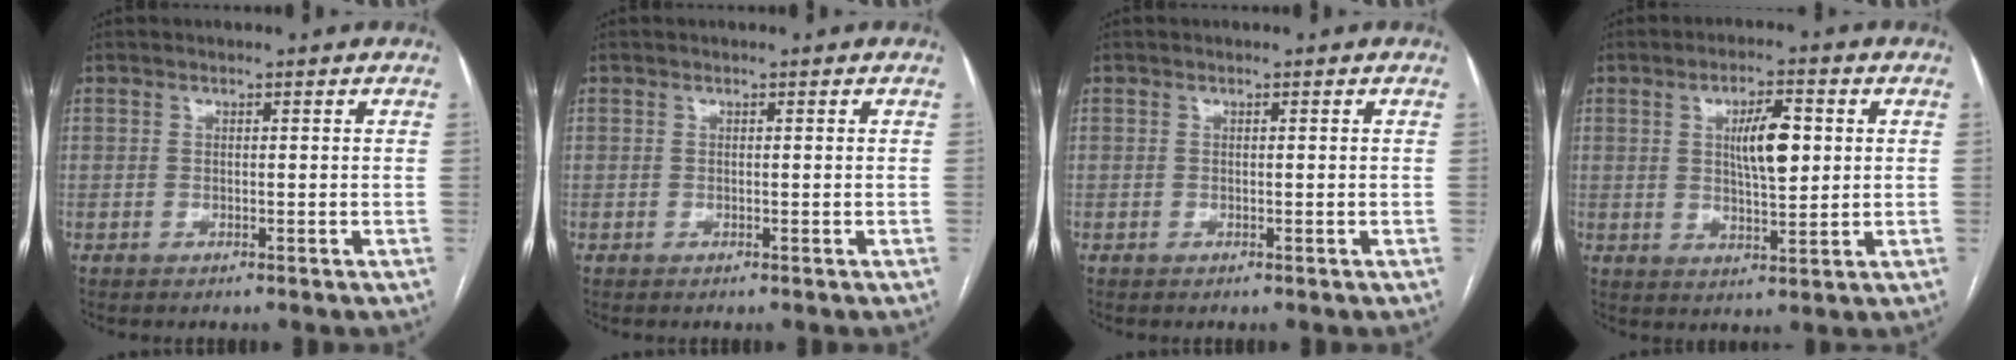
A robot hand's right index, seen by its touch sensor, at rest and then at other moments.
{"total": 0.0}
{"total": 0.0}
{"total": 7.2, "force": [1.5, 2.0, 6.7], "torque": [-0.115, 0.006, 0.029]}